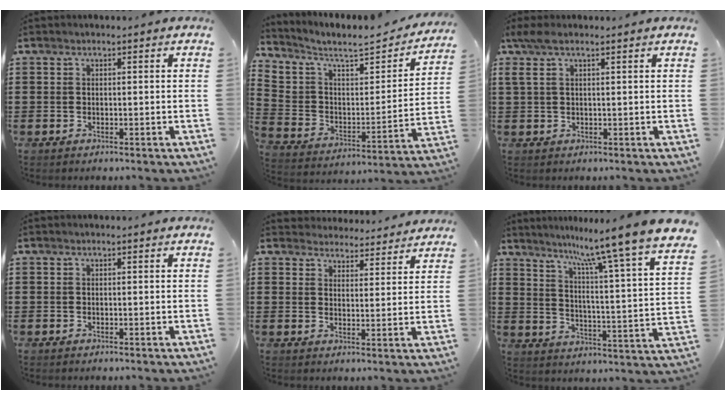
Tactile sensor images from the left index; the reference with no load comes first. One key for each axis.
{"total": 5.5, "fx": 4.7, "fy": 2.0, "fz": 2.0, "tx": -0.069, "ty": -0.039, "tz": 0.074}
{"total": 2.3, "fx": 1.0, "fy": 0.5, "fz": 2.0, "tx": -0.043, "ty": 0.000, "tz": 0.018}
{"total": 0.0}
{"total": 4.1, "fx": 4.1, "fy": 0.6, "fz": 0.0, "tx": -0.016, "ty": -0.019, "tz": 0.074}
{"total": 9.8, "fx": 8.3, "fy": -2.2, "fz": 4.7, "tx": -0.110, "ty": -0.078, "tz": 0.124}